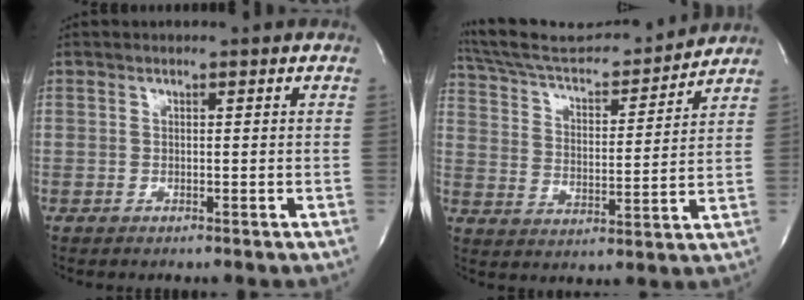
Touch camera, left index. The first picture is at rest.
{"total": 17.8, "force": [16.7, 2.2, 5.8], "torque": [-0.095, 0.005, 0.261]}